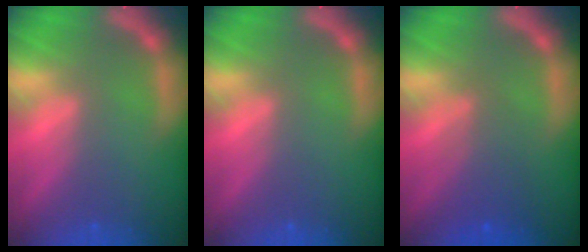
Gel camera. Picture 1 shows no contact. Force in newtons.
{"total": 0.0}
{"total": 3.6}